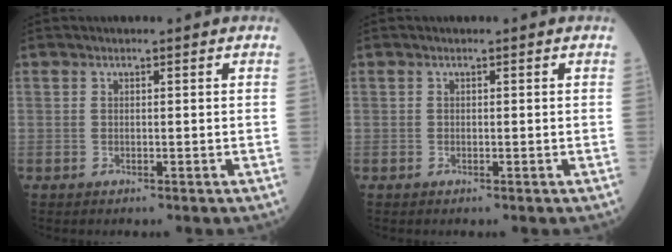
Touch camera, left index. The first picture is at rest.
{"total": 0.0}